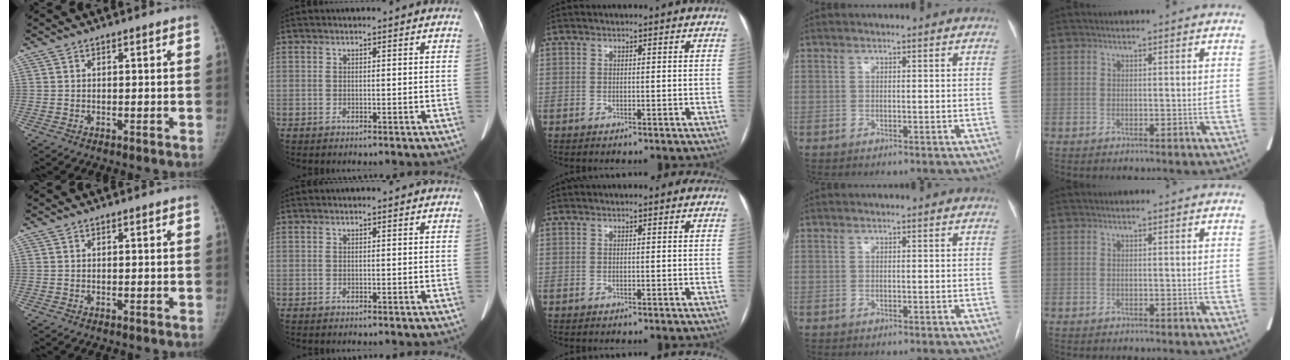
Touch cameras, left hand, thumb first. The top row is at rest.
{}